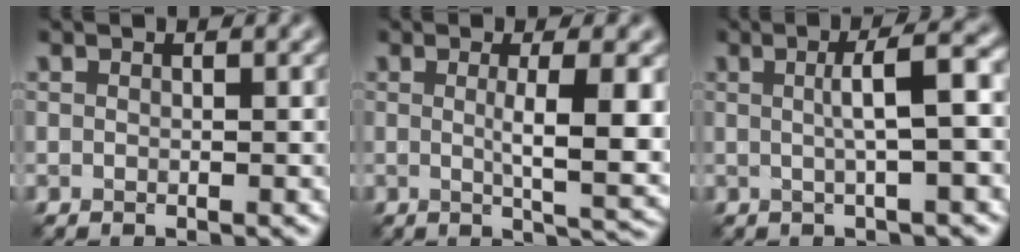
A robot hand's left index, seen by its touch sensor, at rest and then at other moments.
{"total": 6.2, "force": [0.3, 1.3, 6.0], "torque": [-0.086, -0.008, 0.007]}
{"total": 4.7, "force": [0.4, 0.9, 4.6], "torque": [-0.062, 0.015, 0.002]}